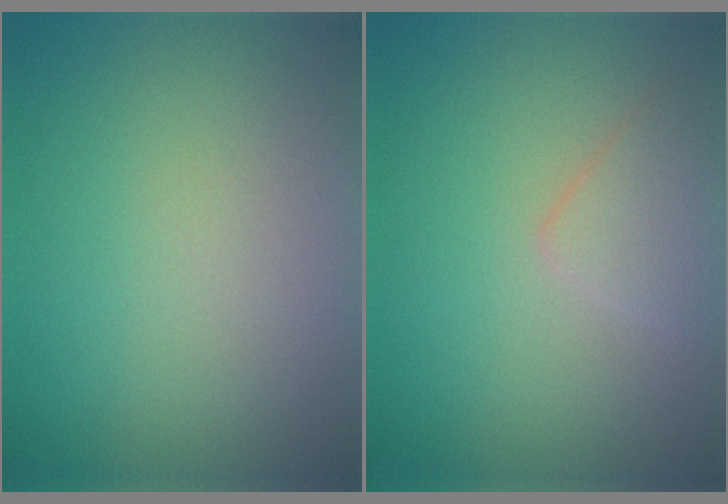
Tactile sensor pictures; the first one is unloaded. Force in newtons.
{"total": 1.9, "press": 1.9, "slide": 0.1}